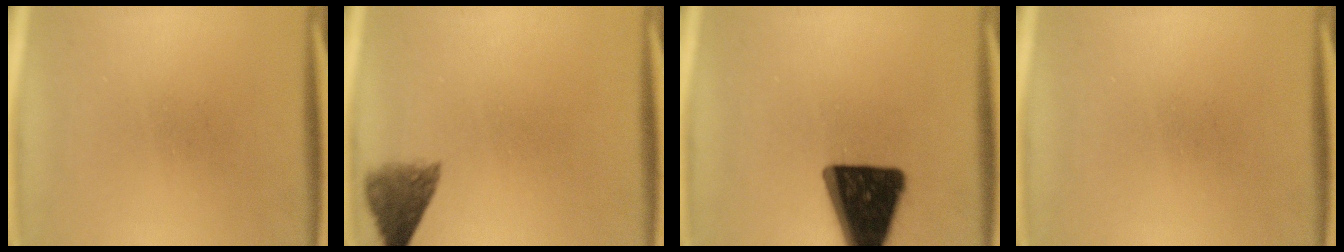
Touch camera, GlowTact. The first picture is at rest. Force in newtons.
{"total": 4.6}
{"total": 18.4}
{"total": 0.0}